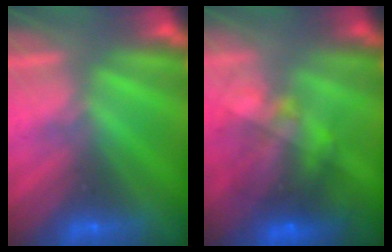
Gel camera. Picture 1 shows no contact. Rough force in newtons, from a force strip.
{"total": 8.8}